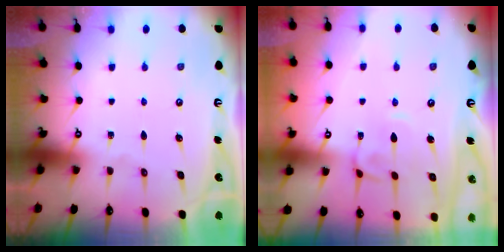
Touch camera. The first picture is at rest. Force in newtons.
{"total": 2.5, "press": 2.4, "slide": 0.7}